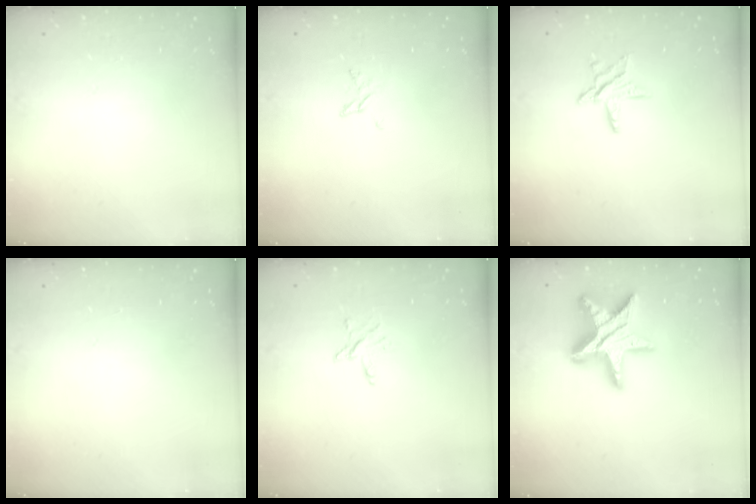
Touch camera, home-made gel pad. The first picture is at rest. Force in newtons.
{"total": 3.1, "press": 3.1, "slide": 0.2}
{"total": 7.4, "press": 7.4, "slide": 0.6}
{"total": 0.0}
{"total": 3.7, "press": 3.7, "slide": 0.3}
{"total": 19.2, "press": 19.1, "slide": 1.6}